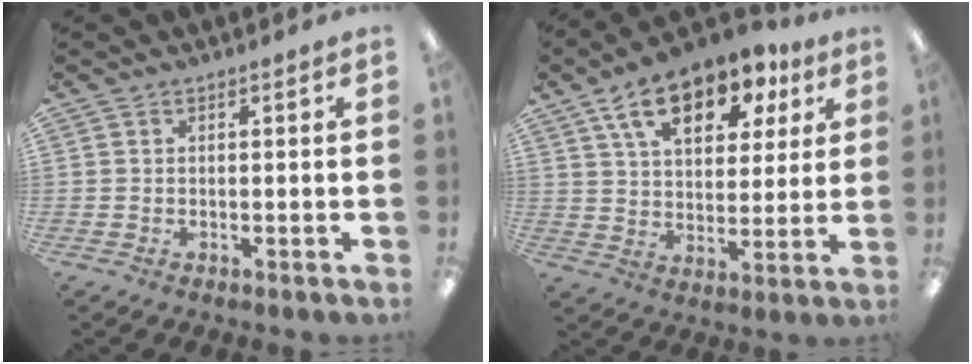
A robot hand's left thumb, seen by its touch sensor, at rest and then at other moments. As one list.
[{"total": 16.1, "force": [9.6, 8.6, 9.6], "torque": [-0.158, -0.036, 0.168]}]